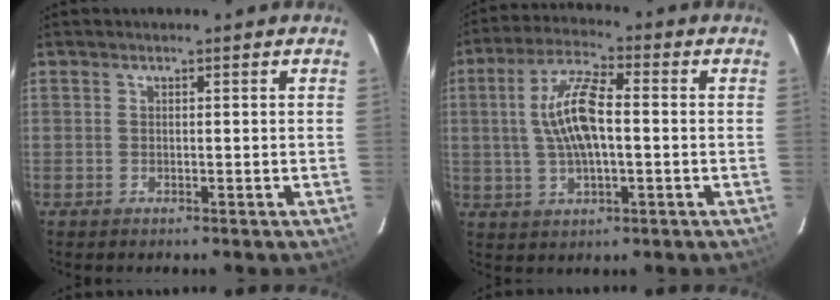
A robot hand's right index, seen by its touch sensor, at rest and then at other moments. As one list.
[{"total": 10.9, "force": [0.4, 3.8, 10.2], "torque": [-0.200, 0.012, 0.009]}]